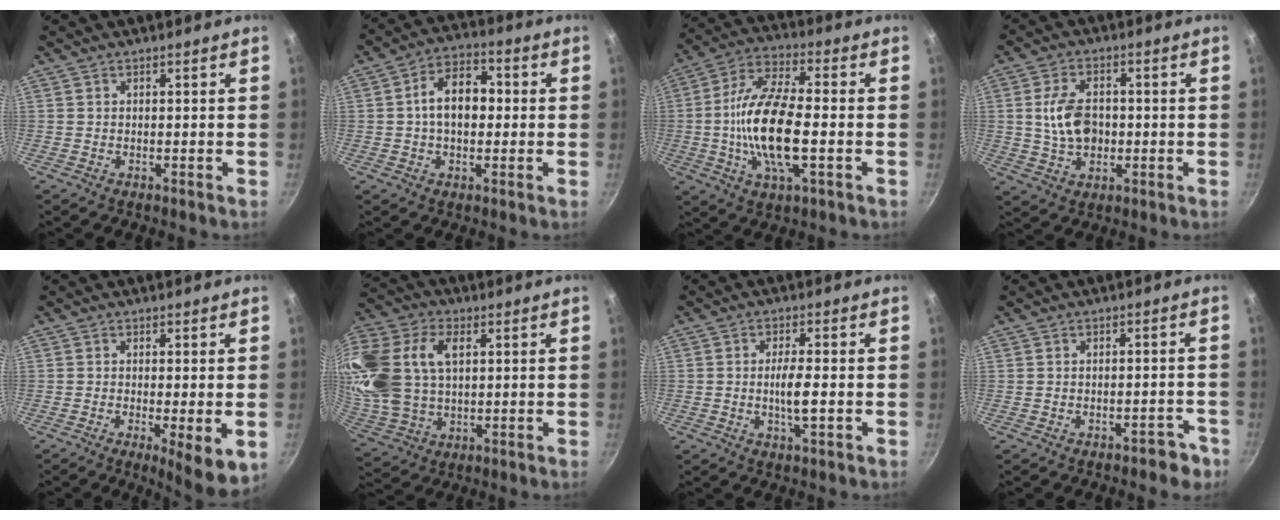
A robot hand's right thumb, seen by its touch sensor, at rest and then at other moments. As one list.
[{"total": 10.0, "force": [0.5, 6.4, 7.7], "torque": [-0.113, 0.025, -0.001]}, {"total": 17.2, "force": [-2.1, 6.5, 15.8], "torque": [-0.314, 0.017, -0.042]}, {"total": 8.9, "force": [0.1, 6.0, 6.6], "torque": [-0.109, 0.004, 0.005]}, {"total": 8.0, "force": [-2.3, 1.9, 7.4], "torque": [-0.111, -0.020, -0.035]}, {"total": 26.2, "force": [5.4, 17.2, 19.0], "torque": [-0.469, 0.036, 0.113]}, {"total": 5.0, "force": [-0.7, 1.5, 4.8], "torque": [-0.091, -0.001, -0.014]}, {"total": 4.2, "force": [-3.0, 1.9, 2.1], "torque": [-0.017, 0.032, -0.035]}]